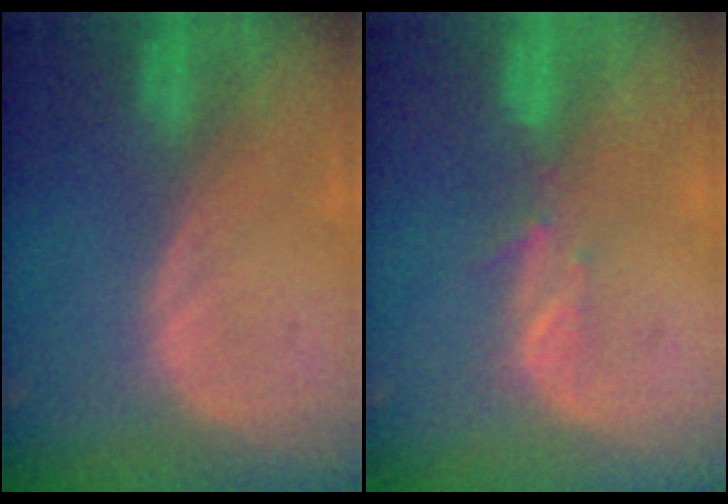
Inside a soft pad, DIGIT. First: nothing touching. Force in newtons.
{"total": 1.9, "press": 1.8, "slide": 0.7}